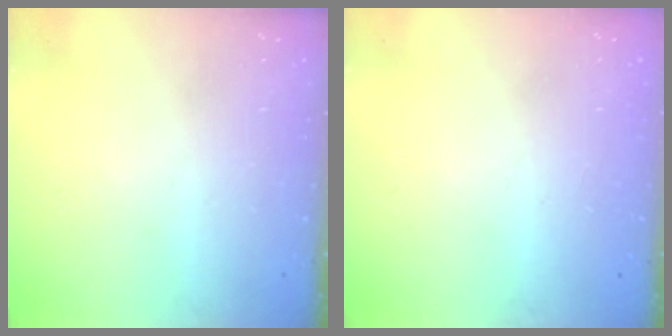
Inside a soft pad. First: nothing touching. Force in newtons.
{"total": 0.0}